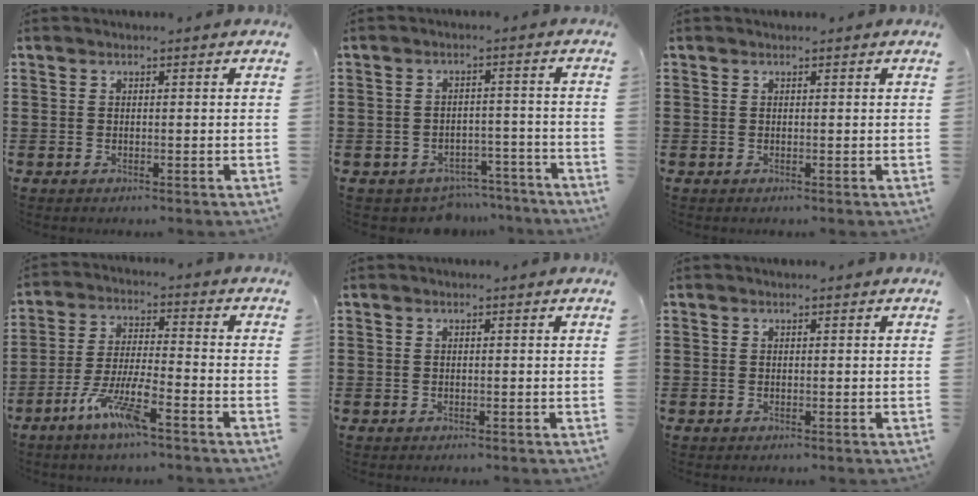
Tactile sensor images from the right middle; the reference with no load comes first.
{"total": 3.9, "force": [-3.8, 1.0, 0.1], "torque": [-0.008, 0.005, -0.080]}
{"total": 0.0}
{"total": 7.9, "force": [-5.2, 1.1, 5.8], "torque": [-0.123, -0.005, -0.098]}
{"total": 0.0}
{"total": 0.0}